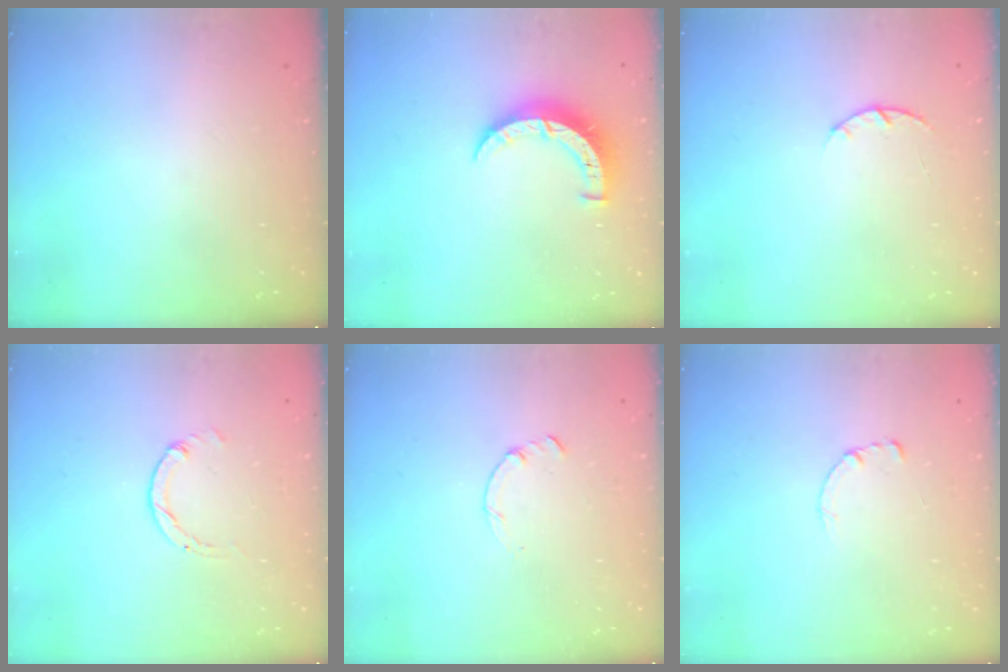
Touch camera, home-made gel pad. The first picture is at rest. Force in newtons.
{"total": 7.0, "press": 7.0, "slide": 0.2}
{"total": 2.9, "press": 2.9, "slide": 0.5}
{"total": 0.0}
{"total": 0.0}
{"total": 0.7, "press": 0.6, "slide": 0.1}